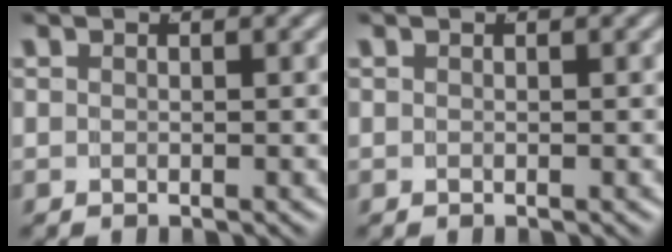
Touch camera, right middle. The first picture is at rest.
{"total": 0.0}